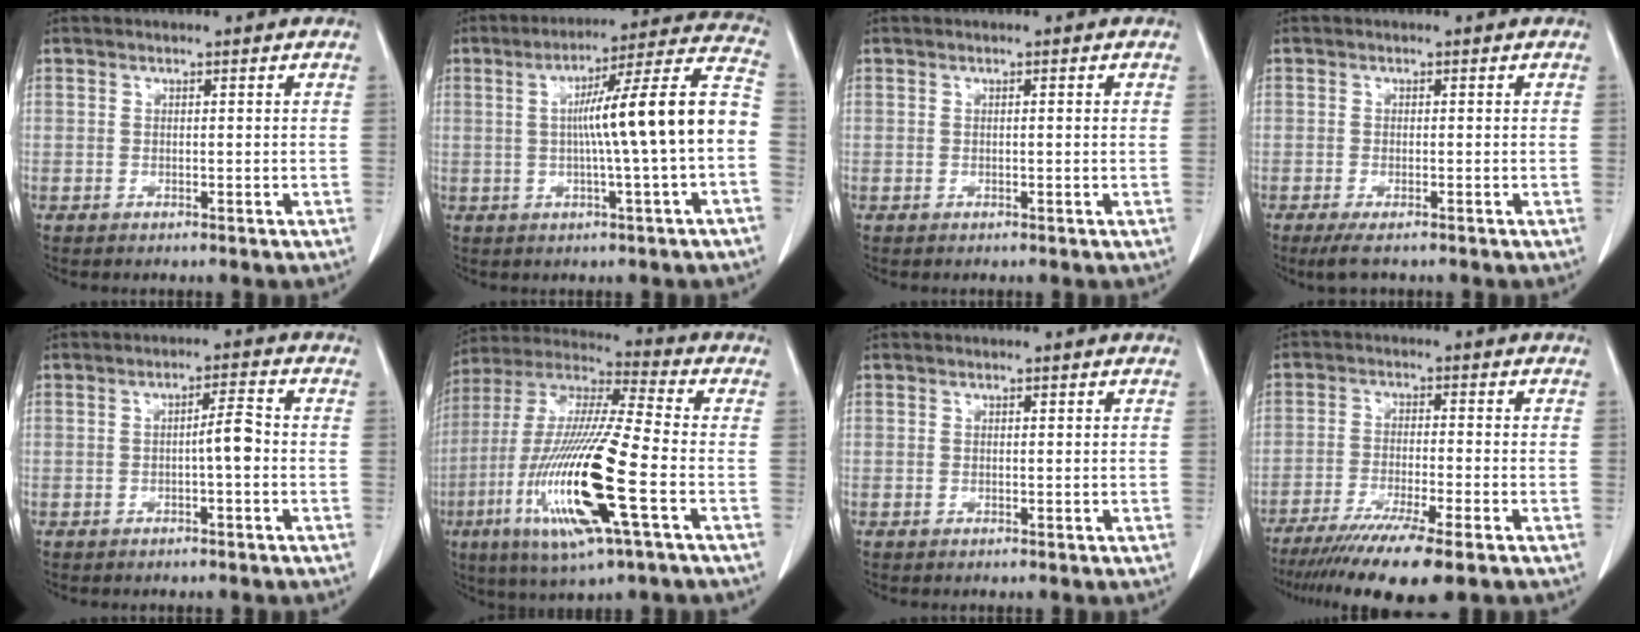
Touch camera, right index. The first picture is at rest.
{"total": 15.2, "force": [-0.9, -0.9, 15.2], "torque": [-0.219, 0.025, -0.019]}
{"total": 0.5, "force": [0.1, -0.1, 0.5], "torque": [-0.009, 0.000, 0.002]}
{"total": 3.2, "force": [-2.4, 0.6, 2.1], "torque": [-0.039, -0.009, -0.040]}
{"total": 3.2, "force": [-0.6, 0.2, 3.1], "torque": [-0.046, 0.005, -0.012]}
{"total": 20.5, "force": [-6.3, 1.5, 19.4], "torque": [-0.422, -0.030, -0.121]}
{"total": 0.0}
{"total": 12.2, "force": [-8.8, 0.0, 8.4], "torque": [-0.141, -0.033, -0.142]}